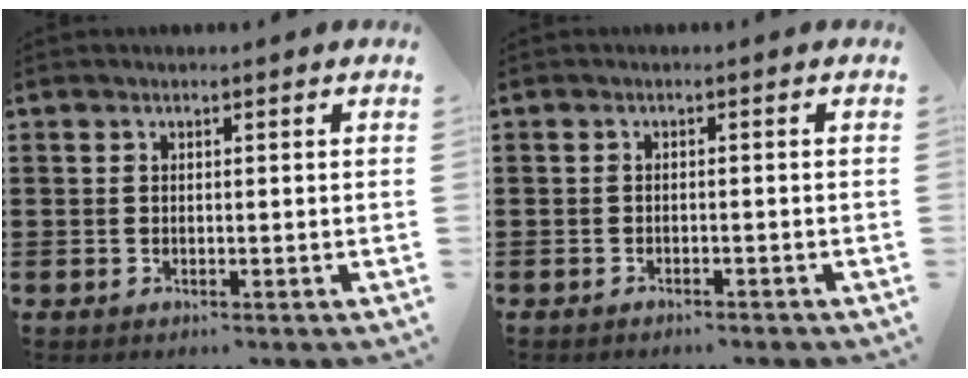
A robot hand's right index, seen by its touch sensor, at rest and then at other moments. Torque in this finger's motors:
{"motor_torque": [0.00, 0.07, -0.09, -0.08]}